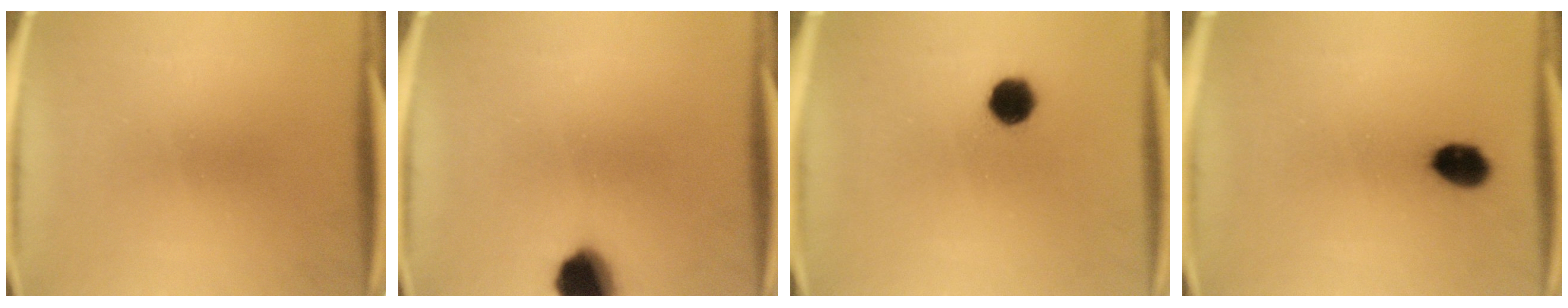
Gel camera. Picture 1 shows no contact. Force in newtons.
{"total": 9.6}
{"total": 6.2}
{"total": 5.9}